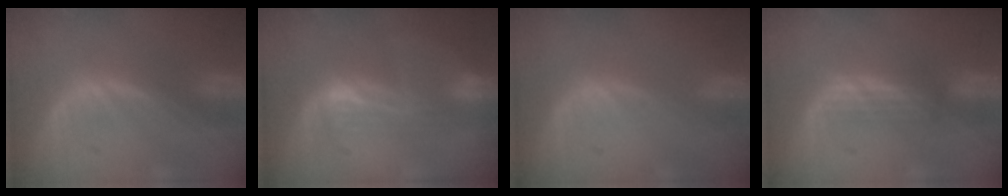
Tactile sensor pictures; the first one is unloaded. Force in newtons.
{"total": 4.6, "press": 4.4, "slide": 1.4}
{"total": 0.0}
{"total": 2.1, "press": 2.1, "slide": 0.2}